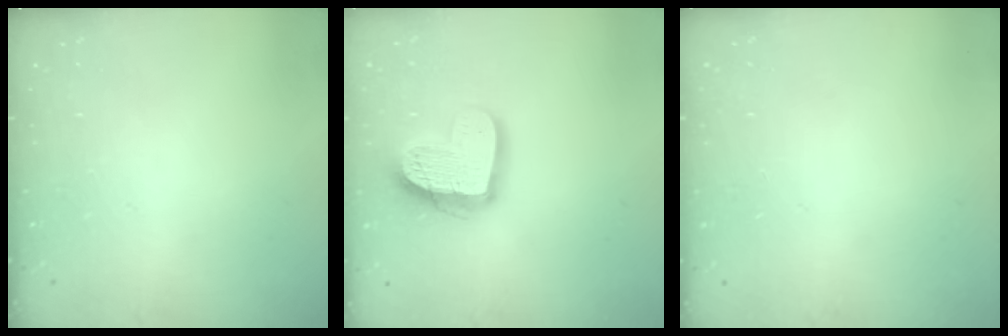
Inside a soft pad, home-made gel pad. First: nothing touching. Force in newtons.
{"total": 17.2, "press": 17.1, "slide": 1.5}
{"total": 0.0}